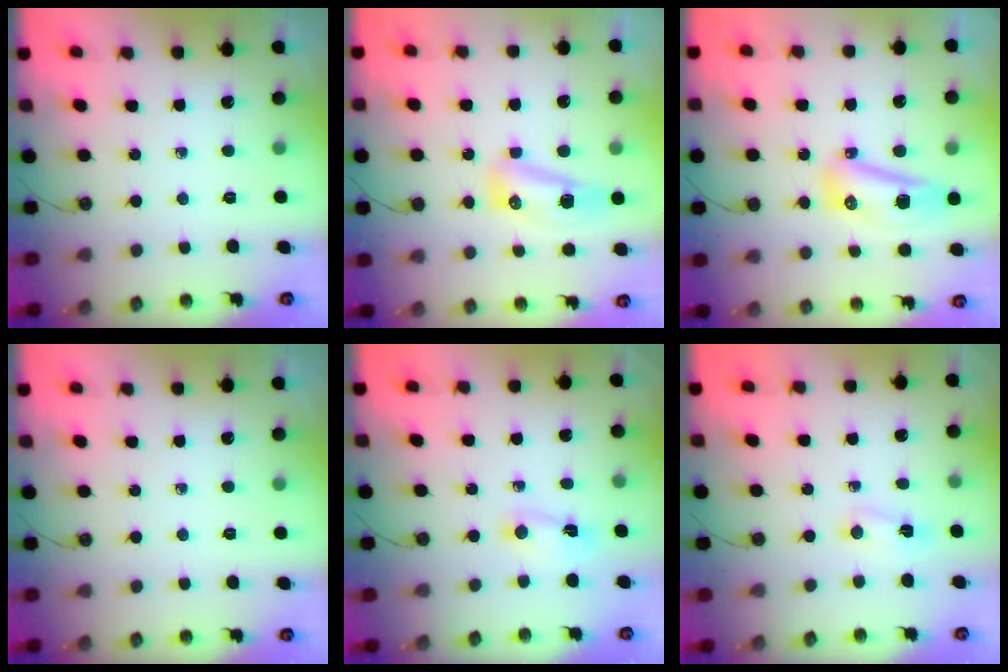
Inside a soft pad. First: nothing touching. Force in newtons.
{"total": 9.4, "press": 9.1, "slide": 2.2}
{"total": 12.1, "press": 10.8, "slide": 5.6}
{"total": 0.0}
{"total": 1.8, "press": 1.8, "slide": 0.3}
{"total": 2.0, "press": 2.0, "slide": 0.4}